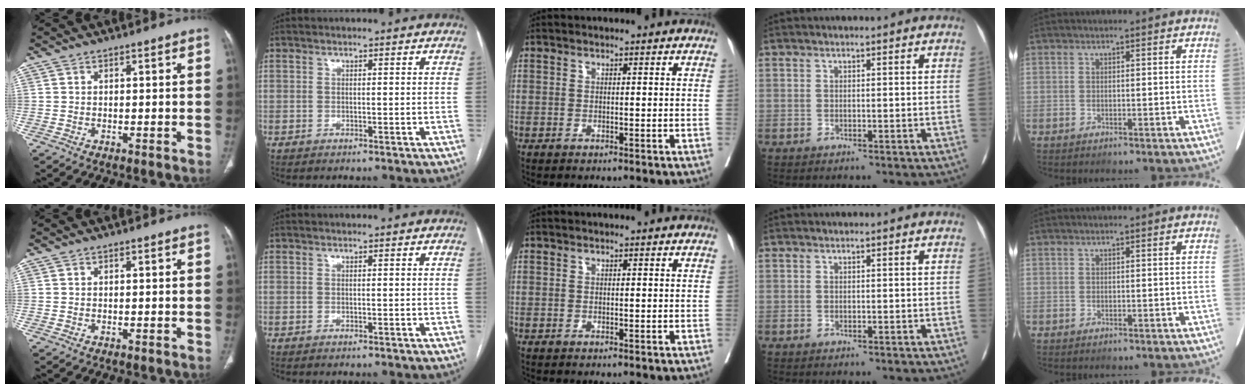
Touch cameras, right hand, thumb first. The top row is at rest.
{}